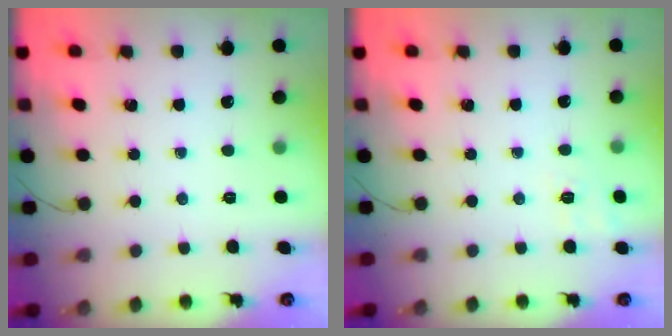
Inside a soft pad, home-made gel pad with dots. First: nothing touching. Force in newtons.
{"total": 7.7, "press": 7.4, "slide": 2.2}